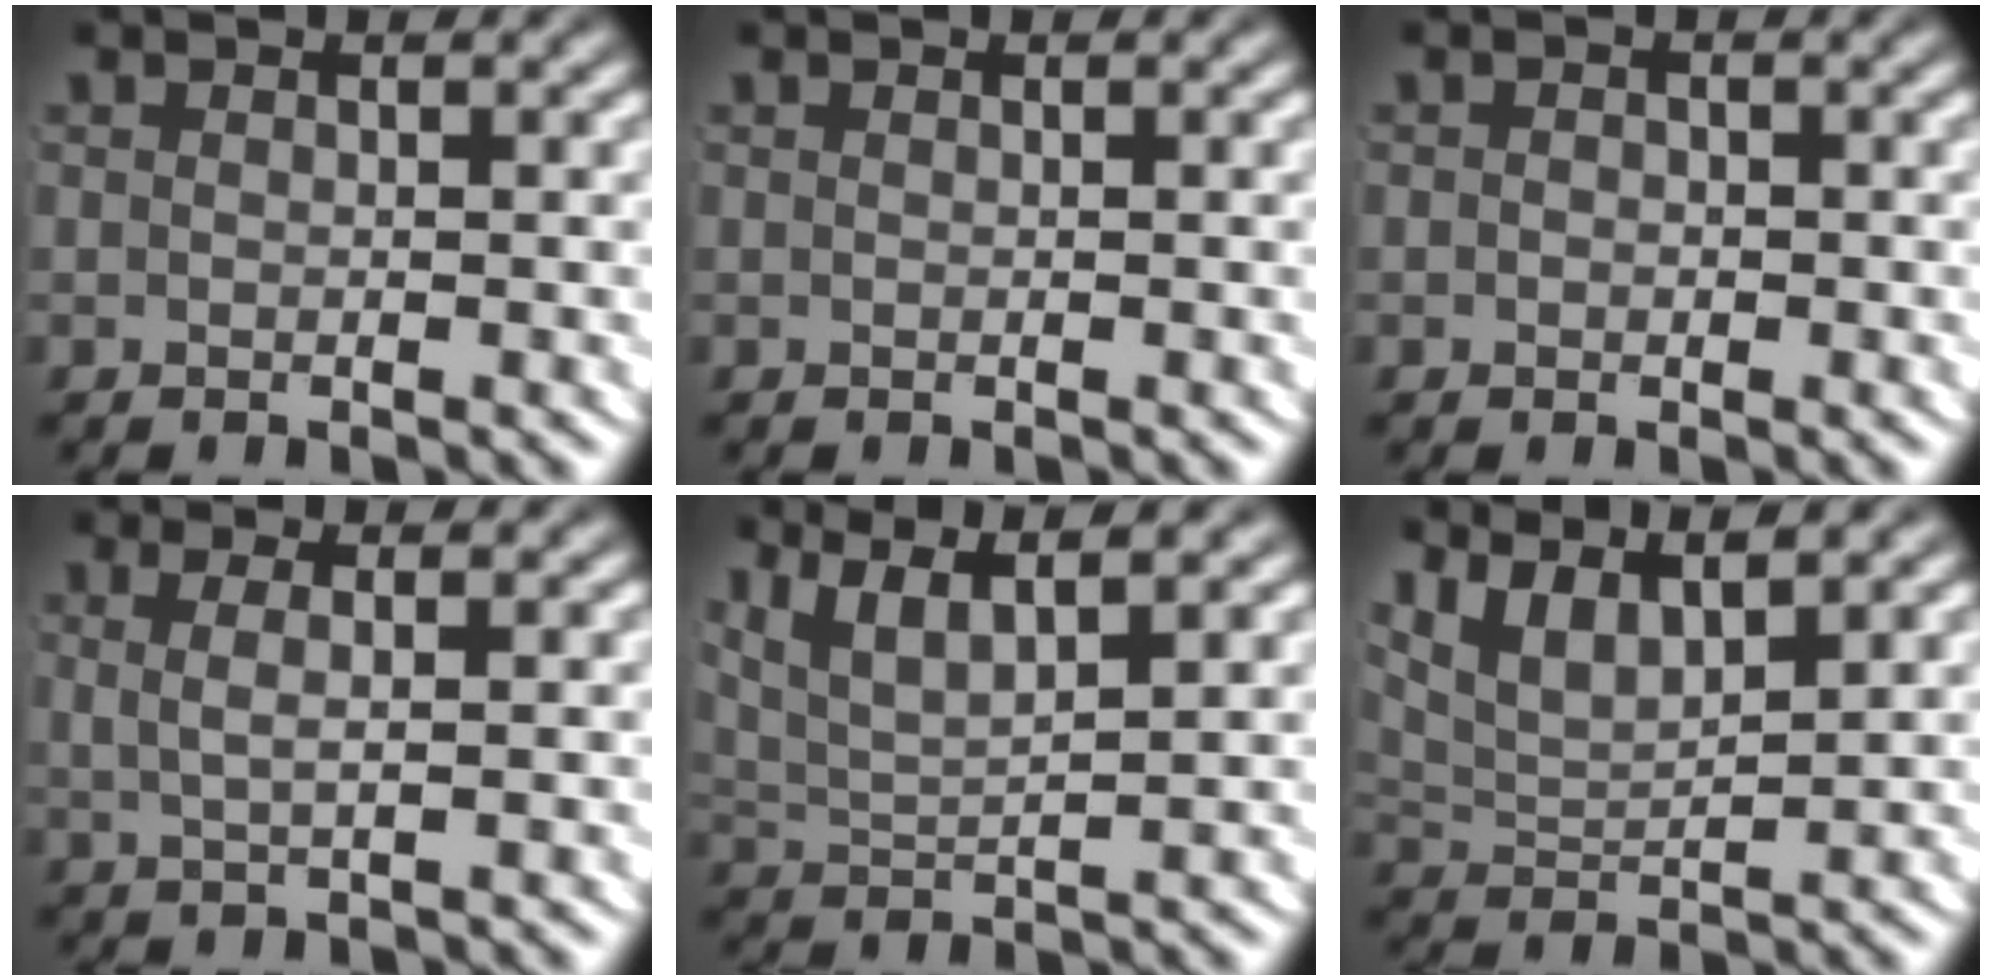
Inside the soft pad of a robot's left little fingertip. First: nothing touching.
{"total": 0.0}
{"total": 0.6, "force": [-0.4, 0.4, 0.2], "torque": [-0.006, -0.007, -0.004]}
{"total": 2.6, "force": [0.7, 0.8, 2.4], "torque": [-0.047, -0.003, 0.018]}
{"total": 7.0, "force": [3.6, 4.4, 4.1], "torque": [-0.091, 0.002, 0.054]}
{"total": 5.7, "force": [2.4, 4.1, 3.3], "torque": [-0.088, -0.008, 0.038]}